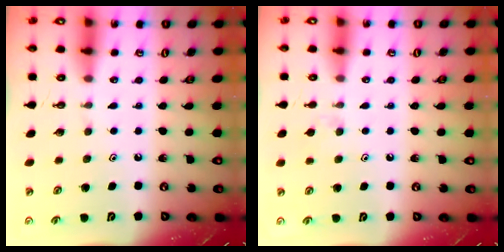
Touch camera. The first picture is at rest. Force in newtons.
{"total": 4.2, "press": 4.1, "slide": 0.5}